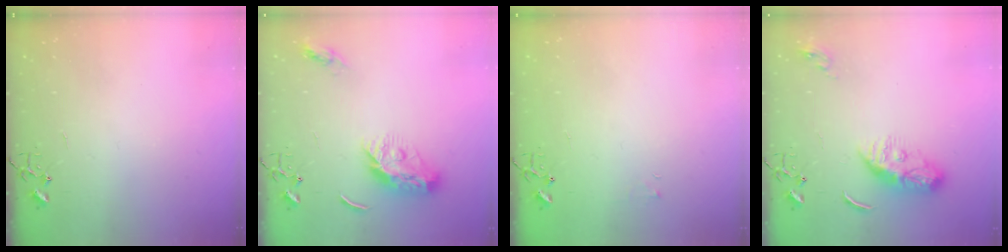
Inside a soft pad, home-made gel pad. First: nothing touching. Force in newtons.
{"total": 11.5, "press": 11.5, "slide": 0.2}
{"total": 3.4, "press": 3.4, "slide": 0.5}
{"total": 10.5, "press": 10.5, "slide": 0.3}